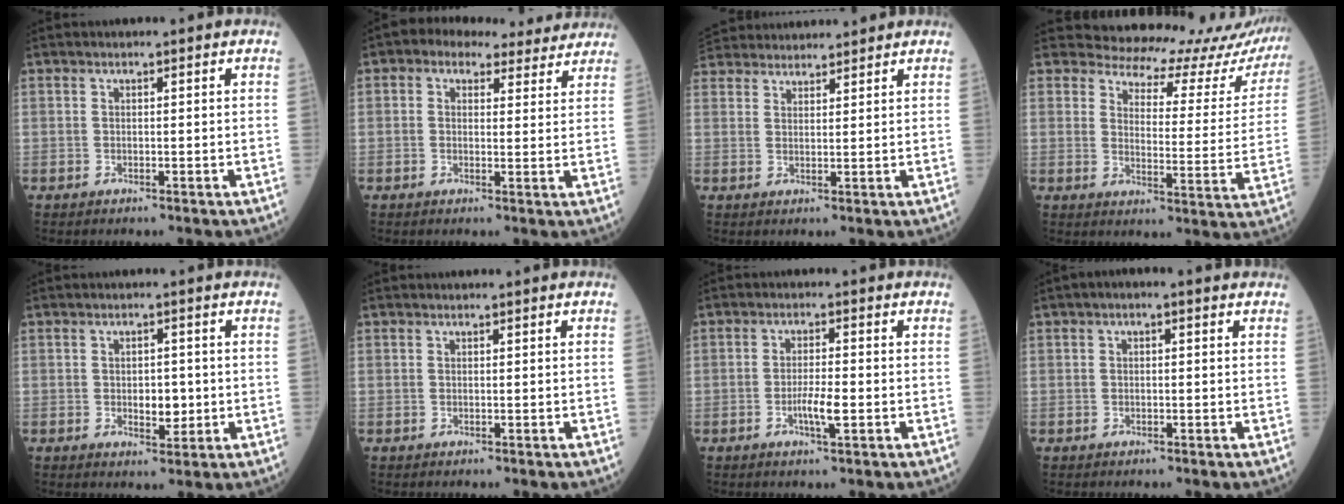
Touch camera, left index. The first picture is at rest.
{"total": 9.1, "force": [7.5, 4.4, 2.8], "torque": [-0.025, 0.032, 0.083]}
{"total": 12.3, "force": [11.5, 3.0, 3.1], "torque": [-0.065, 0.051, 0.192]}
{"total": 19.1, "force": [18.5, 4.7, 1.5], "torque": [0.015, -0.087, 0.183]}
{"total": 3.3, "force": [-0.3, 1.8, 2.8], "torque": [-0.040, 0.000, 0.000]}
{"total": 0.0}
{"total": 3.5, "force": [-1.1, 0.3, 3.3], "torque": [-0.065, -0.003, -0.020]}
{"total": 1.9, "force": [0.8, 0.6, 1.6], "torque": [-0.025, 0.013, 0.005]}